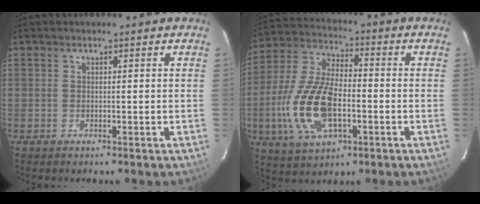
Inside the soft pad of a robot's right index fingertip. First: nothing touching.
{"total": 16.6, "force": [-4.2, 7.8, 14.0], "torque": [-0.306, -0.003, -0.074]}